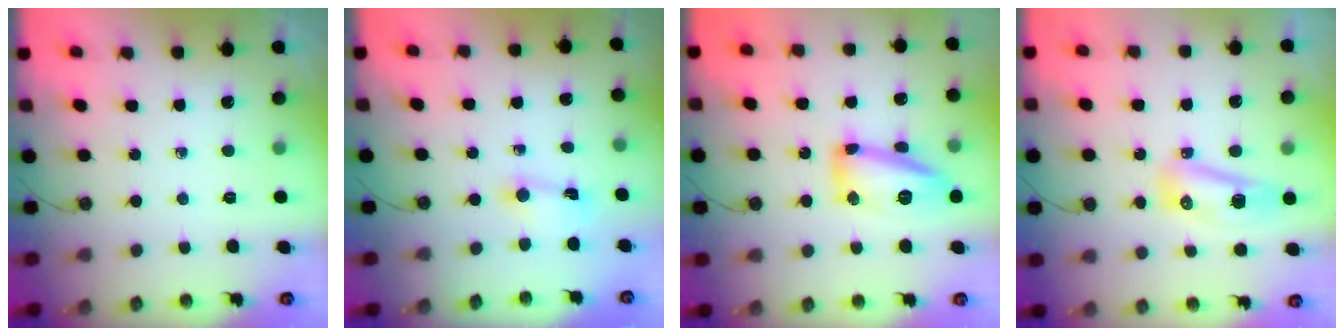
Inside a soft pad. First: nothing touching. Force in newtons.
{"total": 2.0, "press": 2.0, "slide": 0.1}
{"total": 14.6, "press": 14.5, "slide": 0.7}
{"total": 8.5, "press": 8.3, "slide": 1.9}